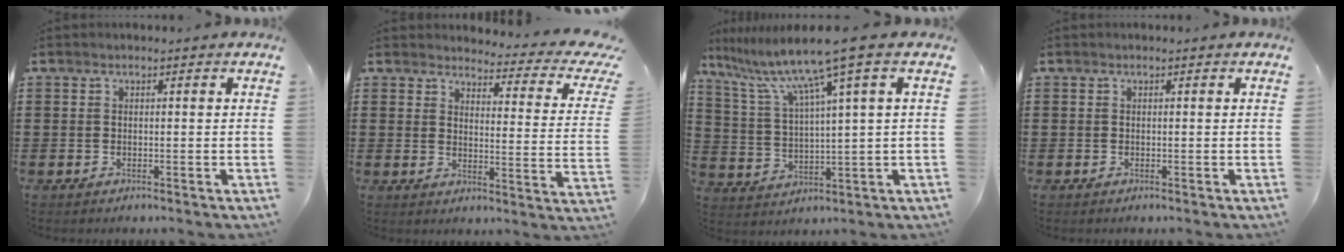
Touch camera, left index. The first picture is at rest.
{"total": 3.6, "force": [3.1, 0.5, 1.8], "torque": [-0.039, -0.030, 0.044]}
{"total": 10.1, "force": [6.6, -0.5, 7.6], "torque": [-0.171, -0.031, 0.105]}
{"total": 0.0}